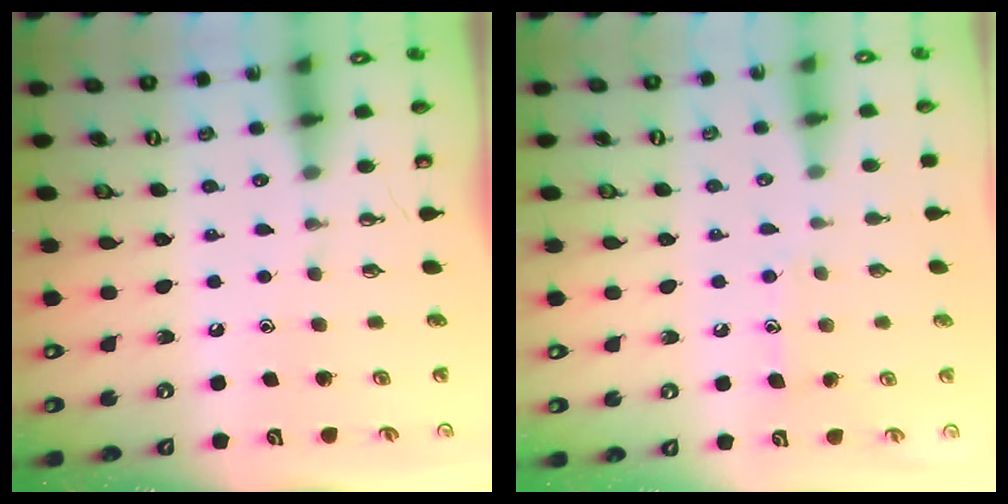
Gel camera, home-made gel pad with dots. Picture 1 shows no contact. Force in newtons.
{"total": 6.1, "press": 6.1, "slide": 0.2}